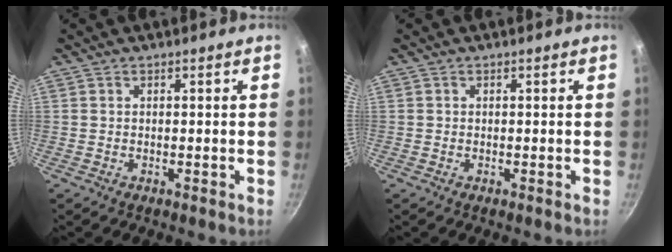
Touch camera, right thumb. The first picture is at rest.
{"total": 0.0}